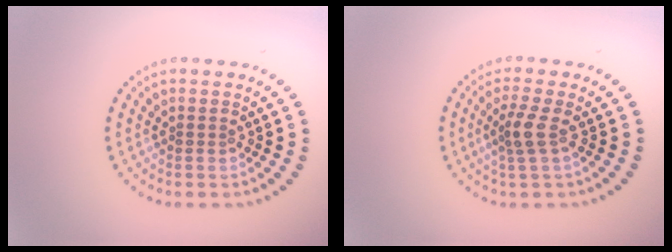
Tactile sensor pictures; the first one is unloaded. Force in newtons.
{"total": 2.0, "press": 1.6, "slide": 1.3}